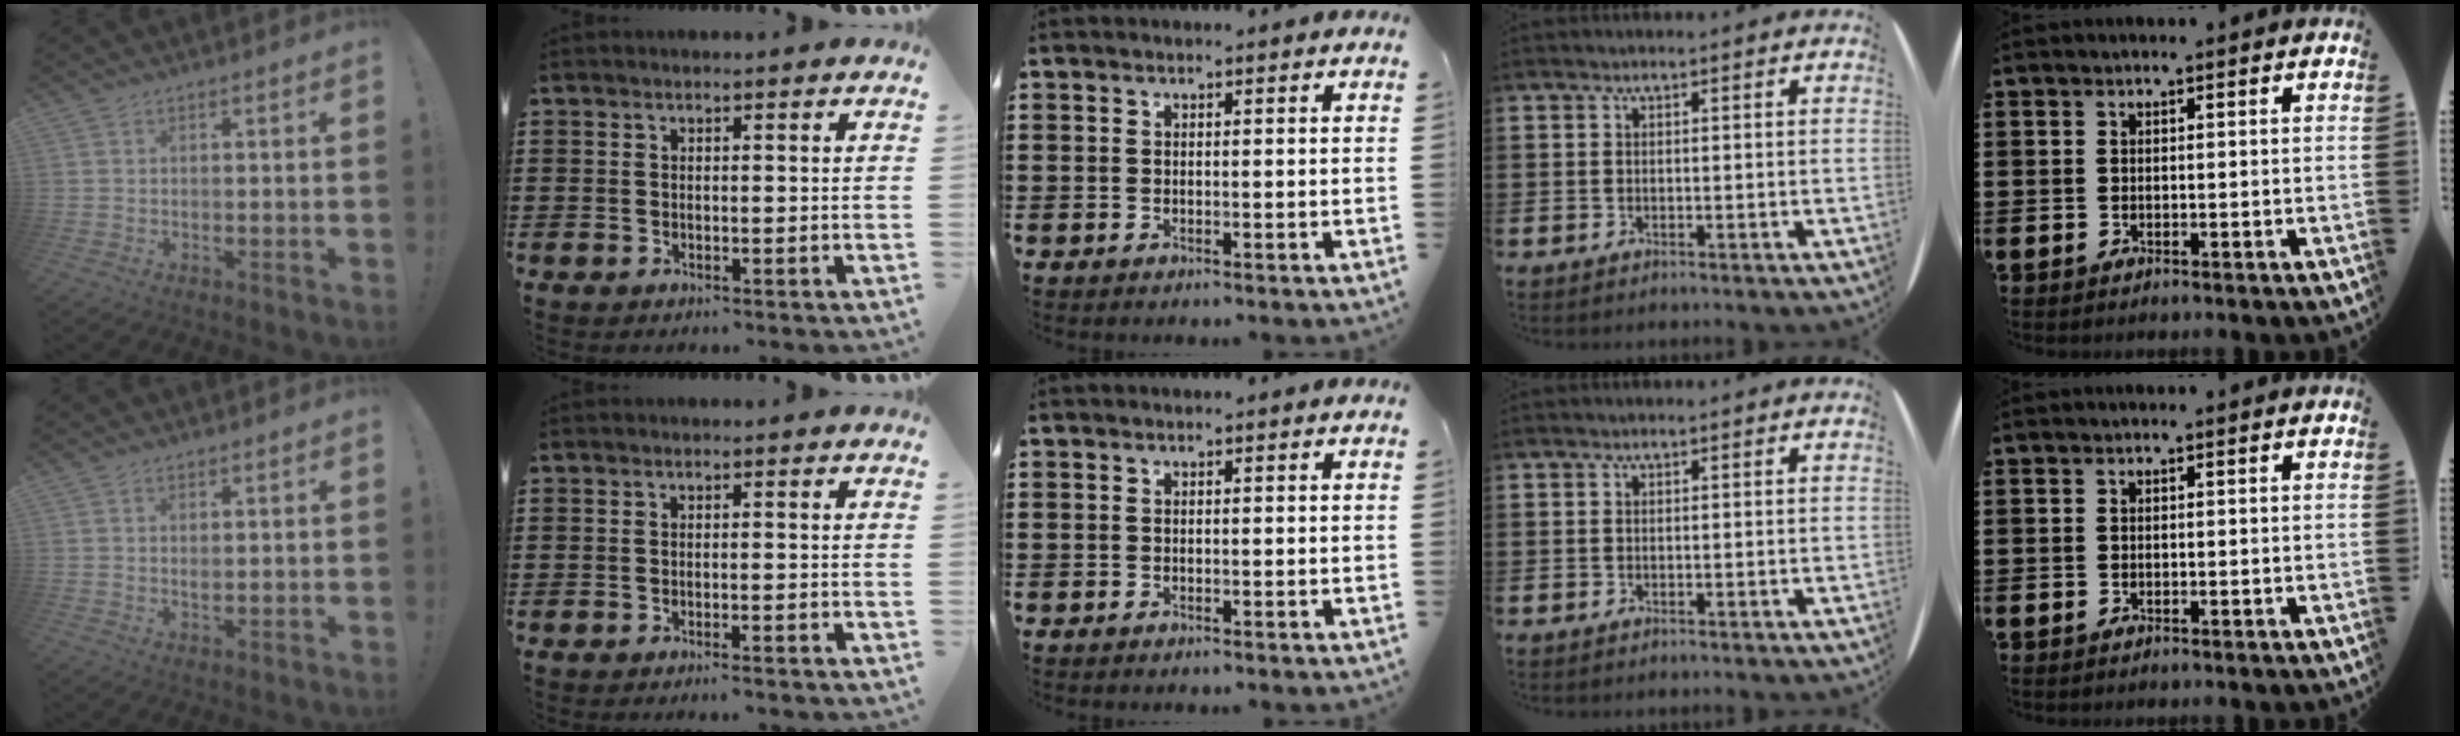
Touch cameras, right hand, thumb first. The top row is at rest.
{"thumb": {"total": 1.1, "force": [0.5, 0.6, 0.9], "torque": [-0.011, -0.002, 0.007]}, "index": {"total": 0.8, "force": [-0.7, -0.1, 0.4], "torque": [-0.009, -0.002, -0.014]}}